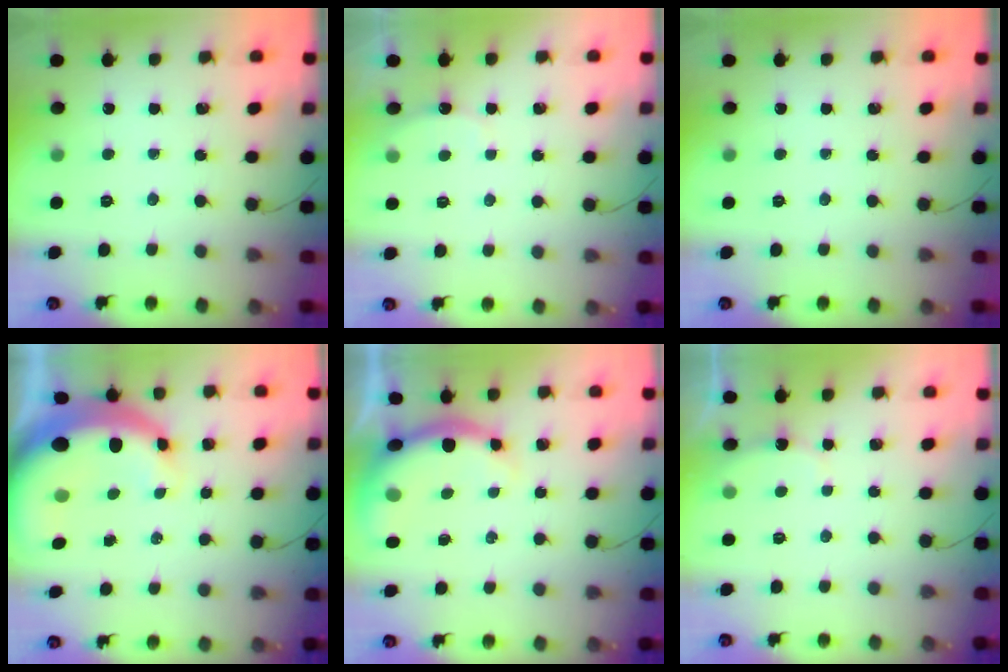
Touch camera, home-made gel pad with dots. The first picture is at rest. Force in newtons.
{"total": 3.5, "press": 3.4, "slide": 0.9}
{"total": 0.0}
{"total": 13.6, "press": 13.4, "slide": 2.6}
{"total": 6.6, "press": 6.6, "slide": 0.7}
{"total": 4.4, "press": 4.3, "slide": 0.5}